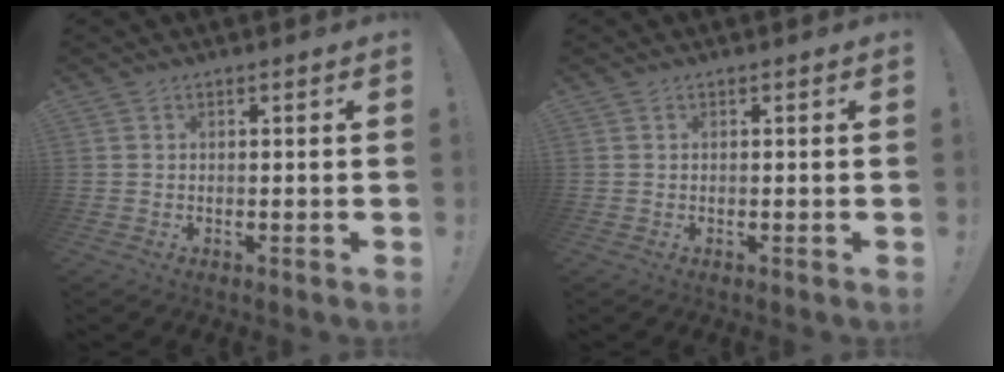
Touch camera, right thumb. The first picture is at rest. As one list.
[{"total": 0.0}]